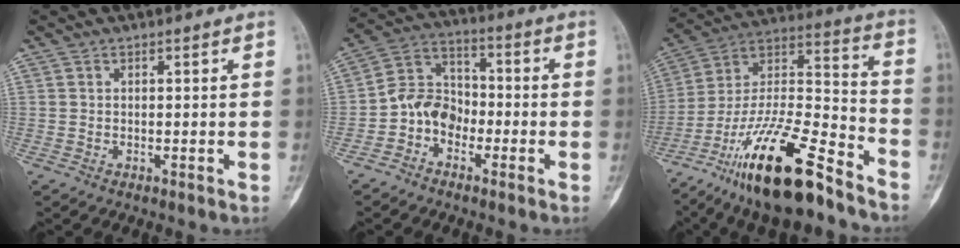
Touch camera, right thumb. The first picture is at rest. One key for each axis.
{"total": 8.3, "fx": -3.3, "fy": 6.6, "fz": 3.9, "tx": -0.051, "ty": 0.048, "tz": -0.073}
{"total": 23.3, "fx": -16.0, "fy": 6.1, "fz": 15.8, "tx": -0.311, "ty": 0.072, "tz": -0.285}